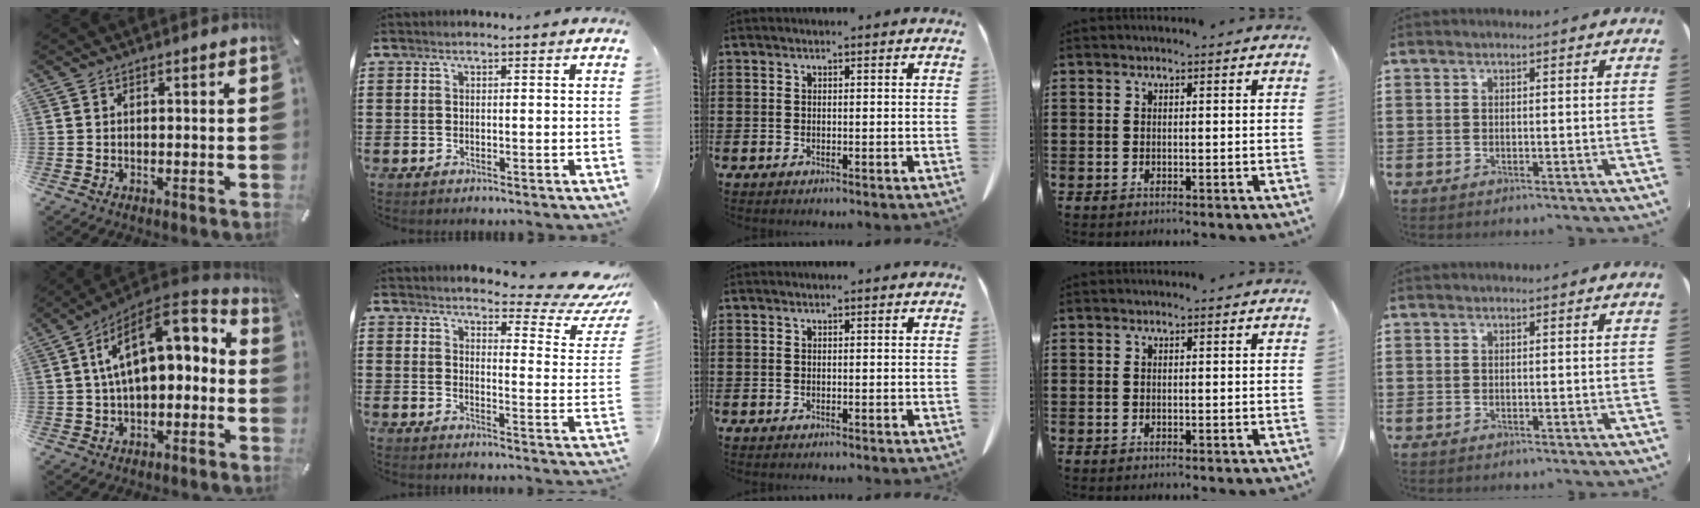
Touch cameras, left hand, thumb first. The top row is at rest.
{"thumb": {"total": 14.6, "force": [3.8, 7.9, 11.7], "torque": [-0.203, -0.022, 0.067]}, "index": {"total": 5.6, "force": [4.7, 1.2, 2.8], "torque": [-0.045, -0.039, 0.074]}}